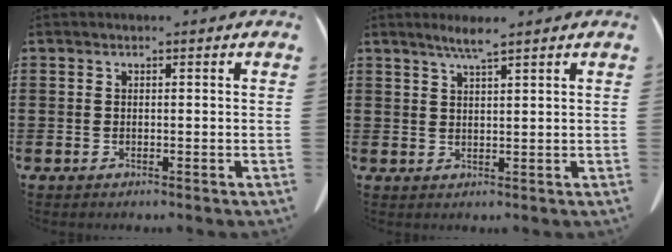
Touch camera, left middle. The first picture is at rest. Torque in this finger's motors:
{"motor_torque": [0.39, 0.31, 0.02, 0.04]}